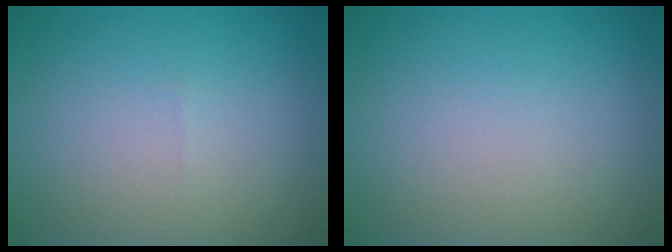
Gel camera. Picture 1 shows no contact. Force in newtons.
{"total": 0.0}